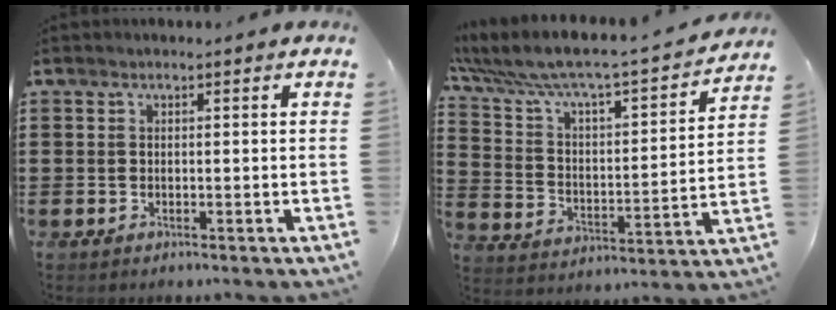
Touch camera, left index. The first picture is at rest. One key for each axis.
{"total": 5.5, "fx": 4.9, "fy": 1.2, "fz": 2.4, "tx": -0.074, "ty": -0.046, "tz": 0.074}